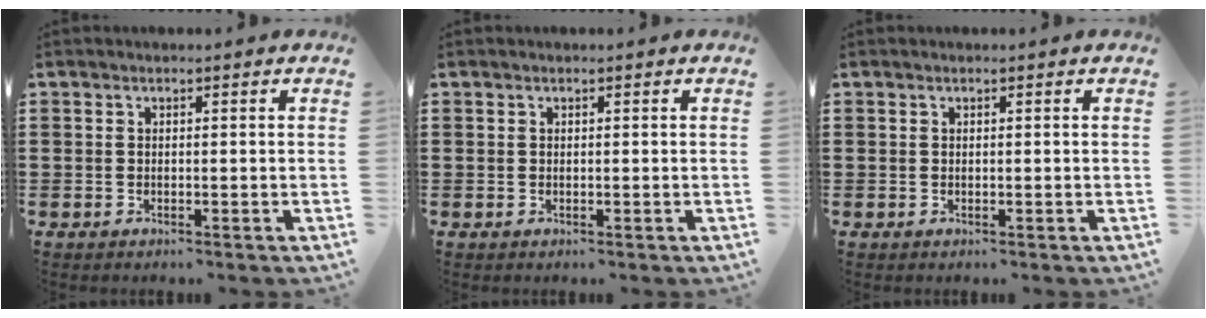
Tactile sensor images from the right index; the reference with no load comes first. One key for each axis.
{"total": 0.0}
{"total": 0.0}